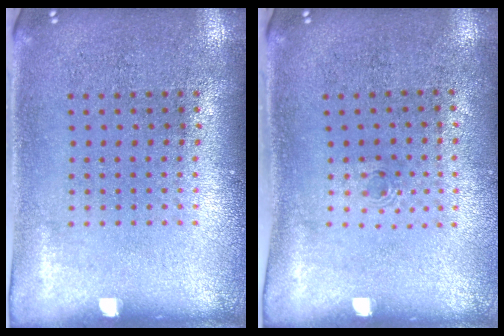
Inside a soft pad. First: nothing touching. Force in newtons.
{"total": 0.6, "press": 0.3, "slide": 0.5}